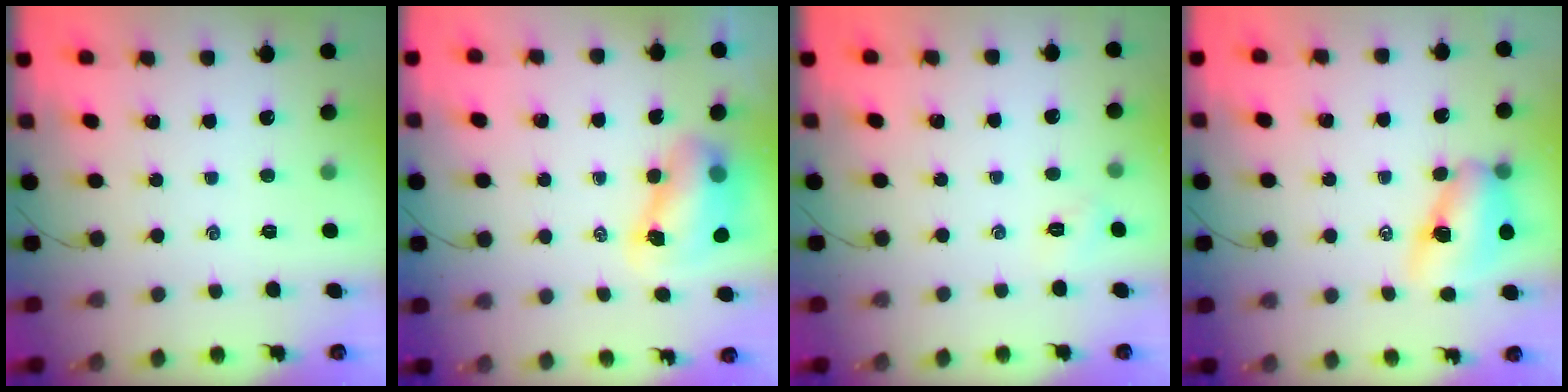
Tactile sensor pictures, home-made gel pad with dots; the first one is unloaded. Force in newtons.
{"total": 7.9, "press": 7.7, "slide": 1.6}
{"total": 2.5, "press": 2.4, "slide": 0.7}
{"total": 9.9, "press": 9.8, "slide": 1.7}